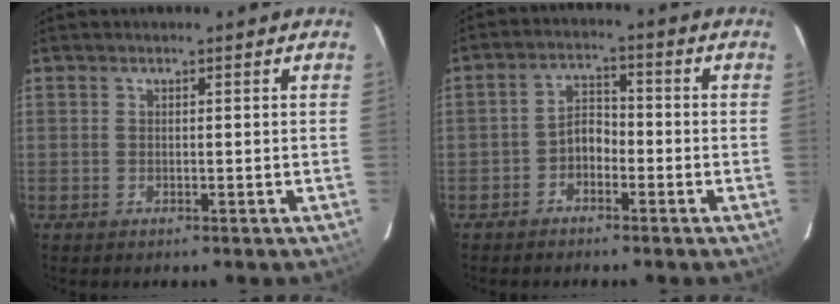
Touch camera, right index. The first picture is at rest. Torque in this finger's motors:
{"motor_torque": [0.52, -0.35, 0.25, 0.06]}